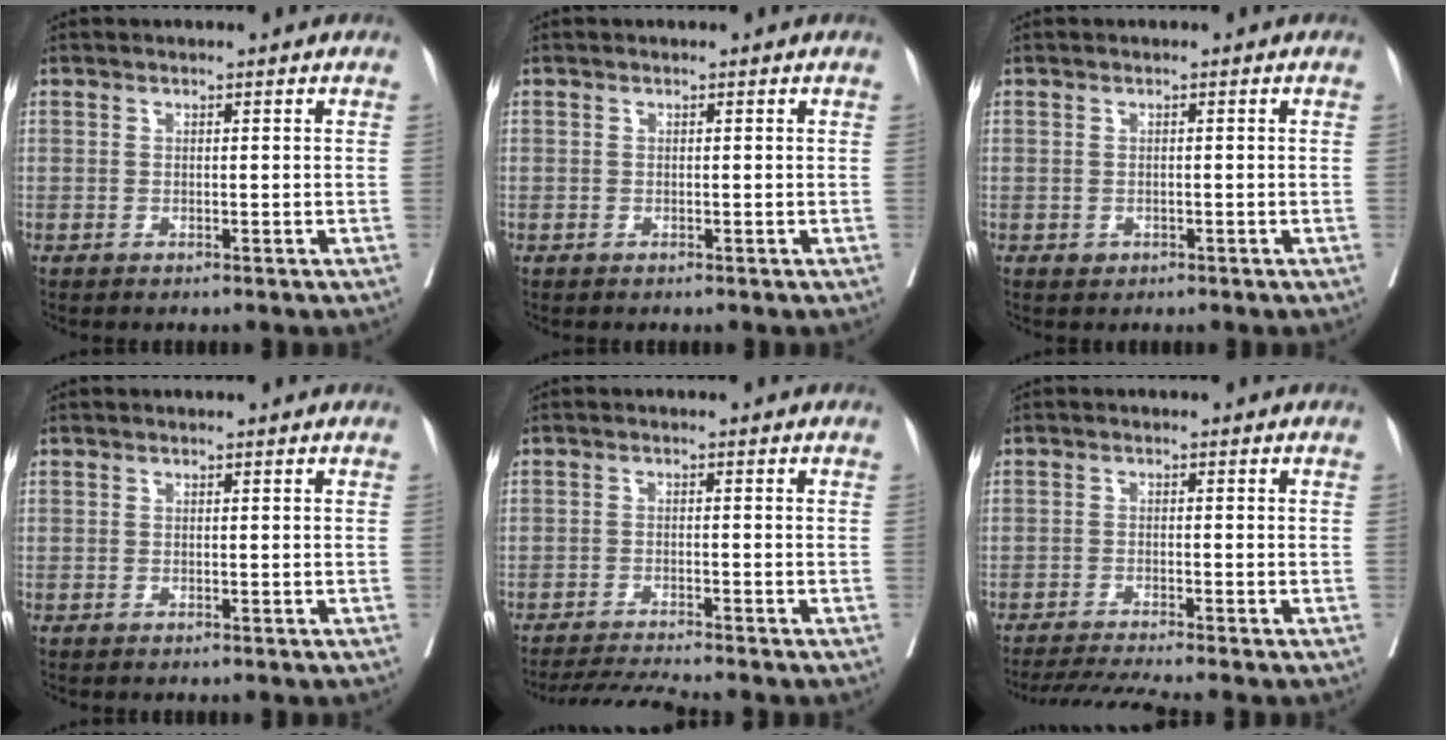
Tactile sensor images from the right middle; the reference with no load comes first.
{"total": 0.6, "force": [-0.1, 0.6, -0.1], "torque": [0.011, 0.009, -0.004]}
{"total": 0.8, "force": [-0.3, 0.7, 0.2], "torque": [-0.007, 0.001, 0.000]}
{"total": 0.0}
{"total": 4.6, "force": [-4.2, -1.5, 1.0], "torque": [-0.024, -0.021, -0.076]}
{"total": 5.2, "force": [-4.5, -1.5, 2.0], "torque": [-0.036, -0.019, -0.078]}